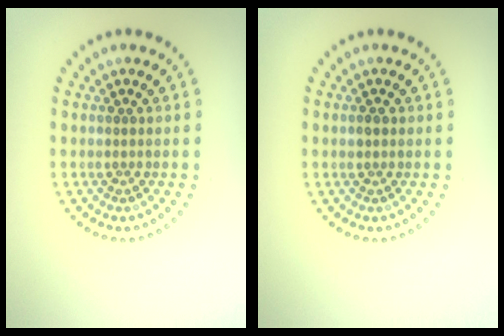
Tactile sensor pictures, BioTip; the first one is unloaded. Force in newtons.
{"total": 0.9, "press": 0.8, "slide": 0.1}